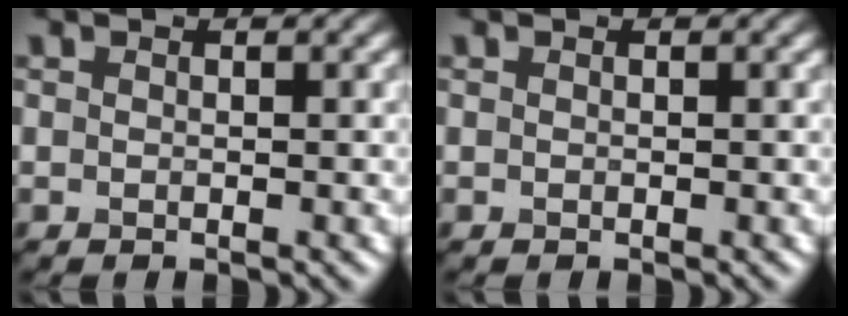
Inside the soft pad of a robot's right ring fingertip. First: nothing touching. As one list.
[{"total": 0.0}]